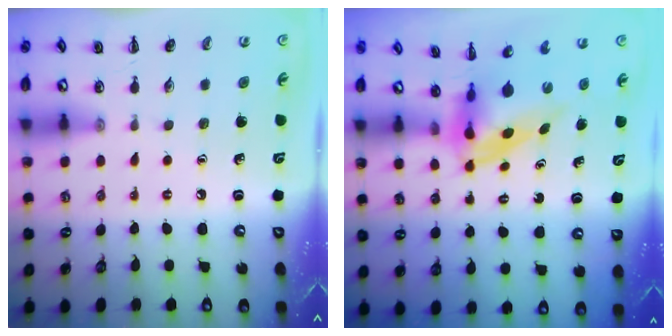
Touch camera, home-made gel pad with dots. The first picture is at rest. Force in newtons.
{"total": 3.8, "press": 3.7, "slide": 1.0}